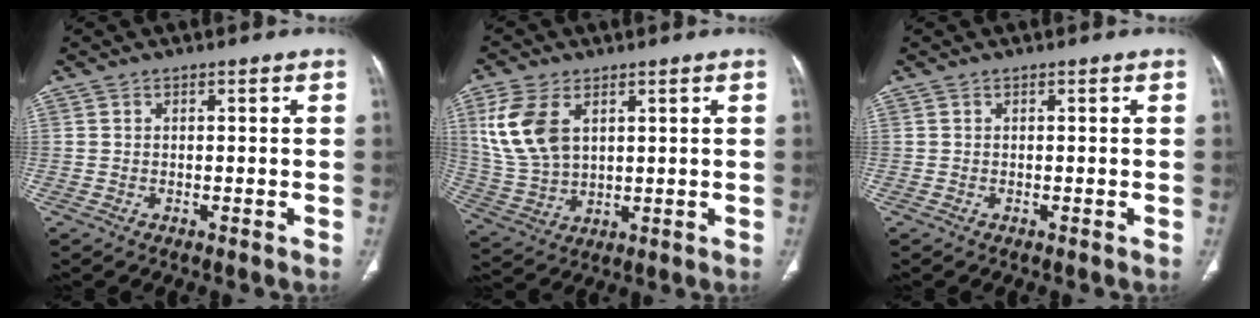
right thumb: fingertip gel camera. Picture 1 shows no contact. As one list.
[{"total": 11.8, "force": [4.2, 7.2, 8.4], "torque": [-0.179, -0.008, 0.095]}, {"total": 0.0}]